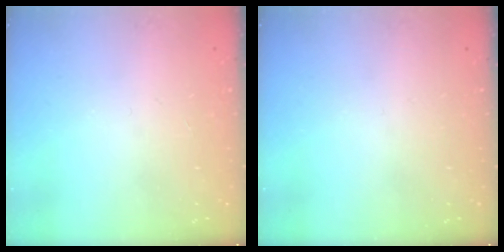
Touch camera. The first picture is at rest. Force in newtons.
{"total": 0.0}